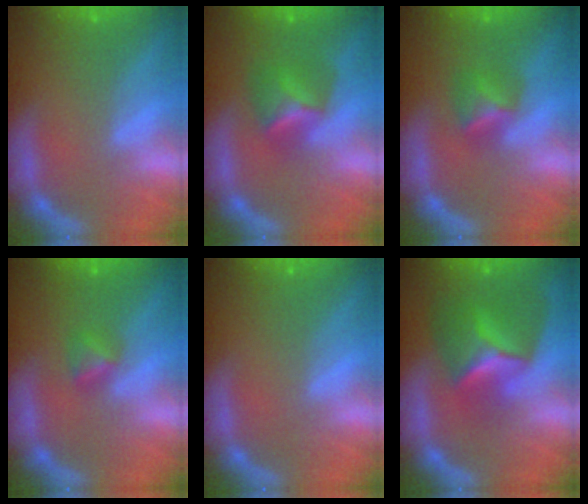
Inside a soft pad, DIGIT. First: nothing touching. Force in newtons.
{"total": 4.0}
{"total": 2.9}
{"total": 1.9}
{"total": 0.0}
{"total": 6.9}